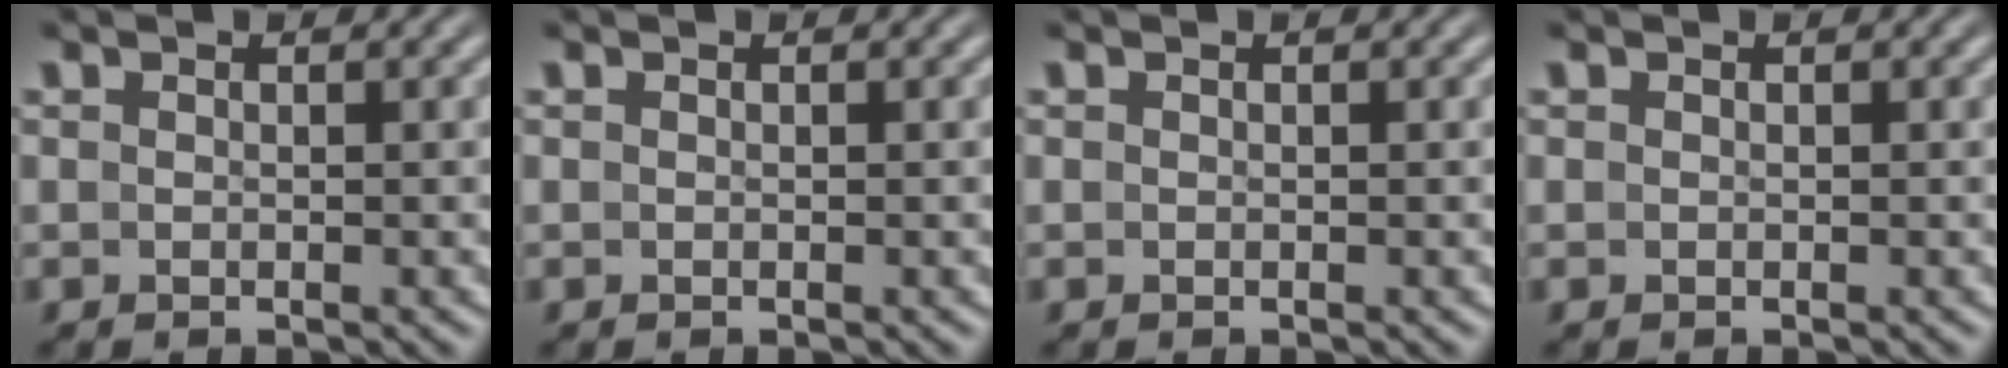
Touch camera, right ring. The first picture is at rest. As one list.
[{"total": 0.0}, {"total": 0.0}, {"total": 0.0}]